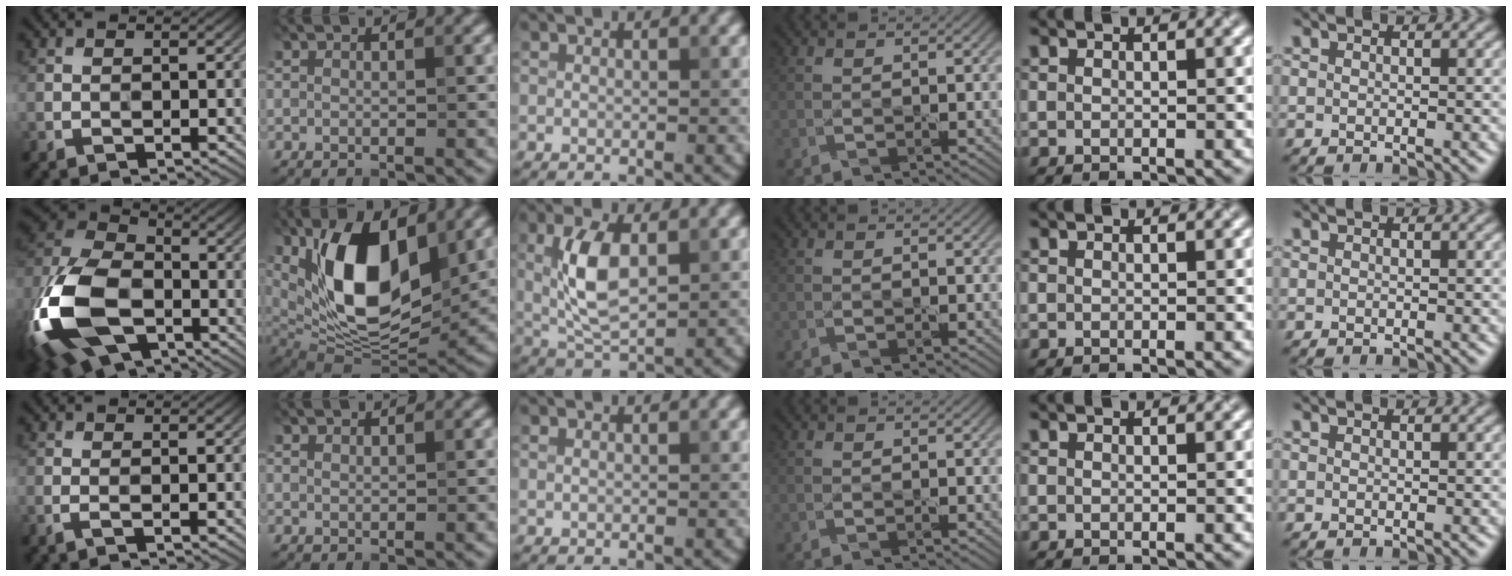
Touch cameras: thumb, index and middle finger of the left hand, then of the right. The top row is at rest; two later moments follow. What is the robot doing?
{"motion": "lift_and_place", "object": "knife"}